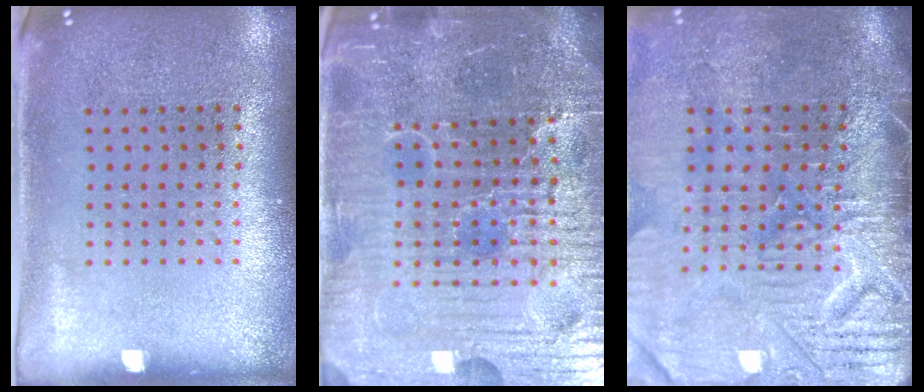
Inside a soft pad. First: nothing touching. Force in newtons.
{"total": 6.8, "press": 6.1, "slide": 3.1}
{"total": 4.8, "press": 4.2, "slide": 2.4}